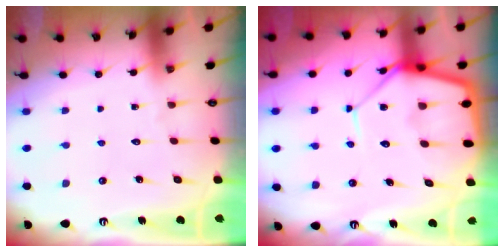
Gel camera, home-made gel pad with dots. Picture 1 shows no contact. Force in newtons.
{"total": 13.8, "press": 13.8, "slide": 1.2}